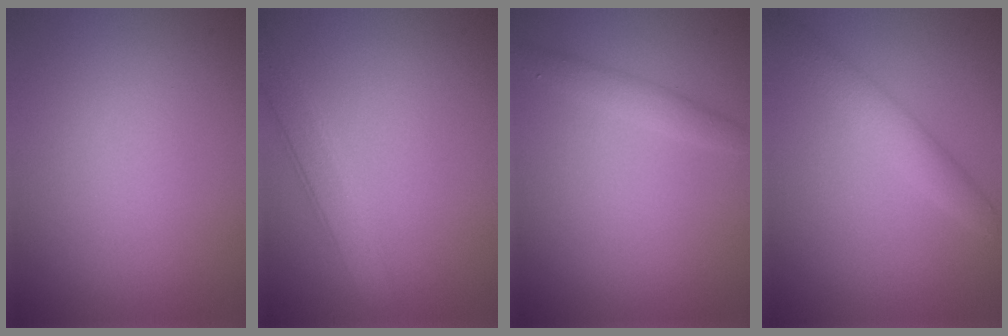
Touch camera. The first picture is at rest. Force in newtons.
{"total": 3.2, "press": 3.2, "slide": 0.1}
{"total": 1.5, "press": 1.5, "slide": 0.0}
{"total": 2.6, "press": 2.6, "slide": 0.0}